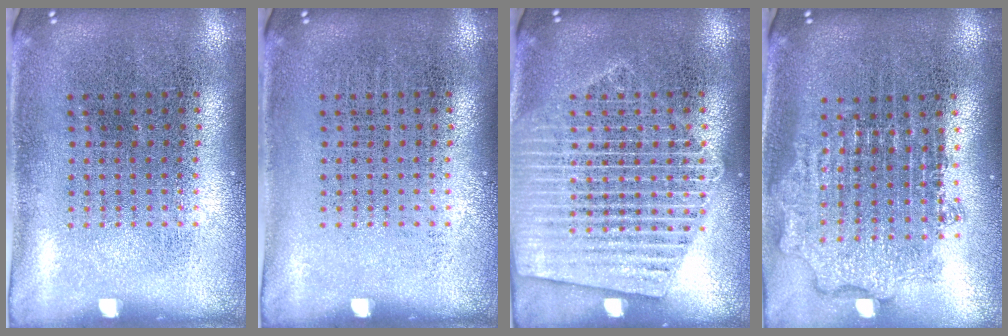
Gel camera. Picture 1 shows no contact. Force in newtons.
{"total": 0.0}
{"total": 3.5, "press": 3.5, "slide": 0.4}
{"total": 1.9, "press": 1.5, "slide": 1.2}